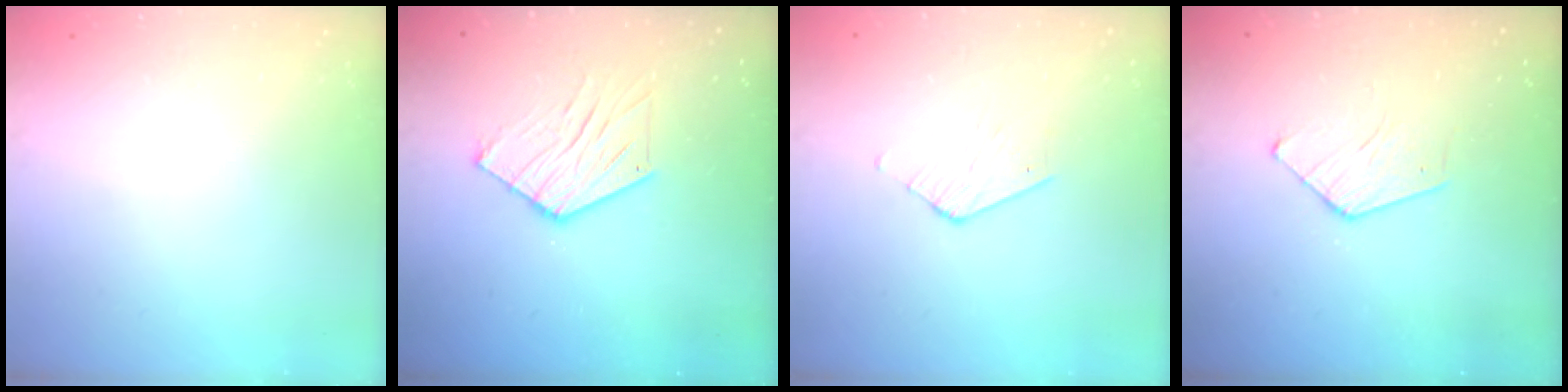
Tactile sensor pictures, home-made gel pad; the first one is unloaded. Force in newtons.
{"total": 10.1, "press": 10.1, "slide": 0.9}
{"total": 2.4, "press": 2.4, "slide": 0.2}
{"total": 7.2, "press": 7.2, "slide": 0.8}